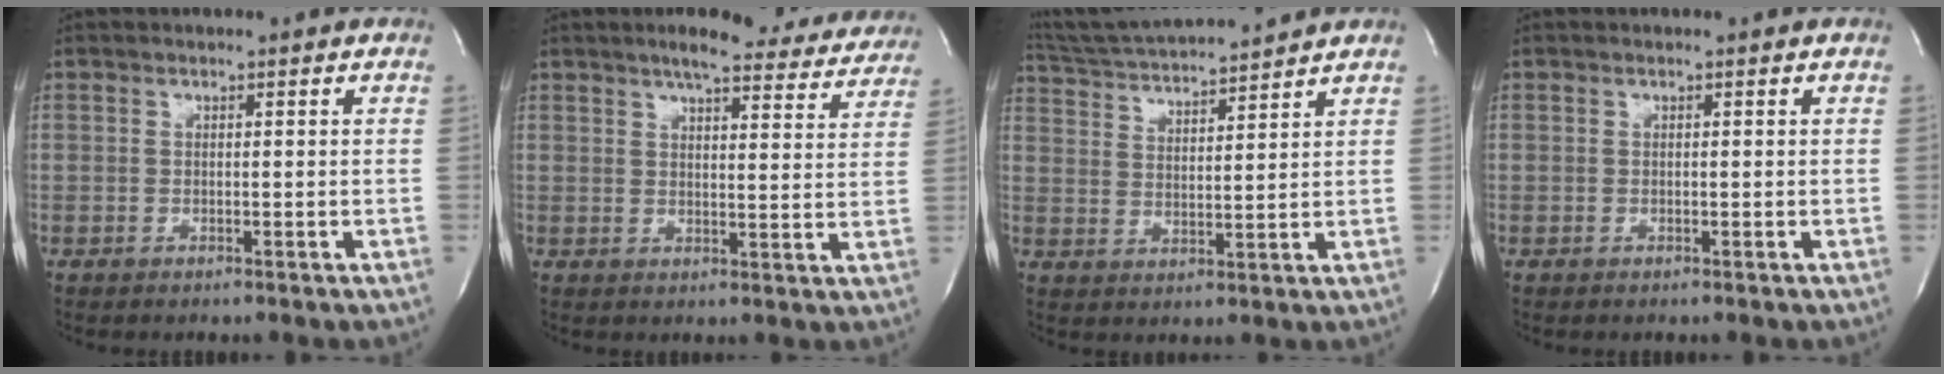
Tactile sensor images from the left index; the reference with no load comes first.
{"total": 16.3, "force": [14.5, 3.6, 6.6], "torque": [-0.074, -0.005, 0.166]}
{"total": 13.2, "force": [12.3, 0.0, 4.8], "torque": [-0.097, 0.013, 0.203]}
{"total": 0.0}